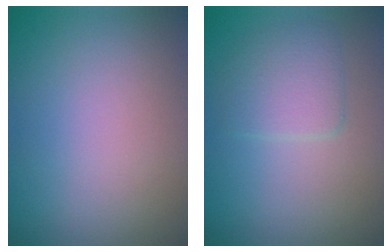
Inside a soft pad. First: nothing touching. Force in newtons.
{"total": 2.5, "press": 2.5, "slide": 0.4}